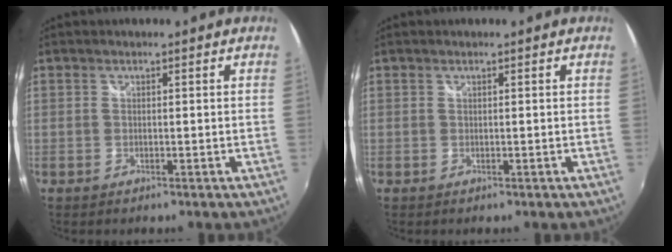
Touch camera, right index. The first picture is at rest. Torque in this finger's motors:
{"motor_torque": [-0.04, 0.03, 0.03, 0.01]}